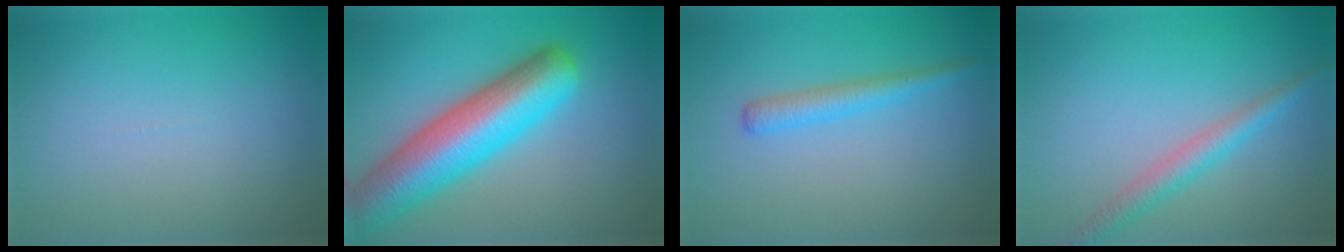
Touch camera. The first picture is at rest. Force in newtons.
{"total": 10.4, "press": 10.4, "slide": 0.4}
{"total": 2.0, "press": 2.0, "slide": 0.1}
{"total": 2.7, "press": 2.7, "slide": 0.0}